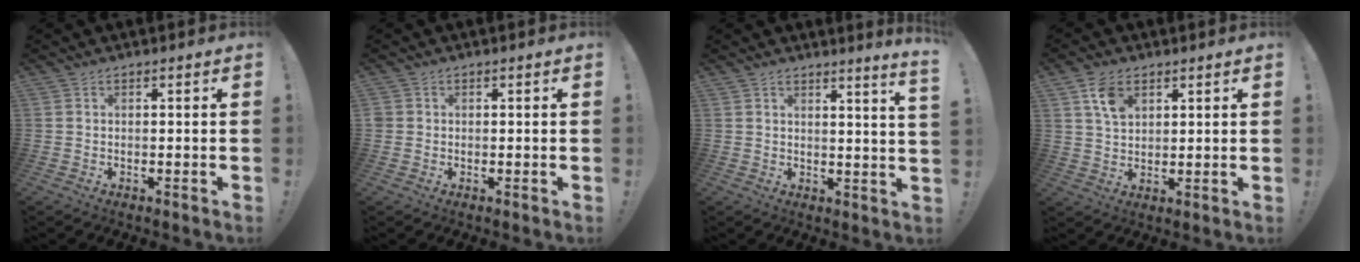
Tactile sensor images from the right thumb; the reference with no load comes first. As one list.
[{"total": 1.4, "force": [0.1, 1.3, 0.5], "torque": [-0.016, 0.005, 0.004]}, {"total": 3.6, "force": [2.3, -1.1, 2.5], "torque": [-0.030, -0.025, 0.034]}, {"total": 7.1, "force": [3.6, 4.5, 4.1], "torque": [-0.074, -0.005, 0.069]}]